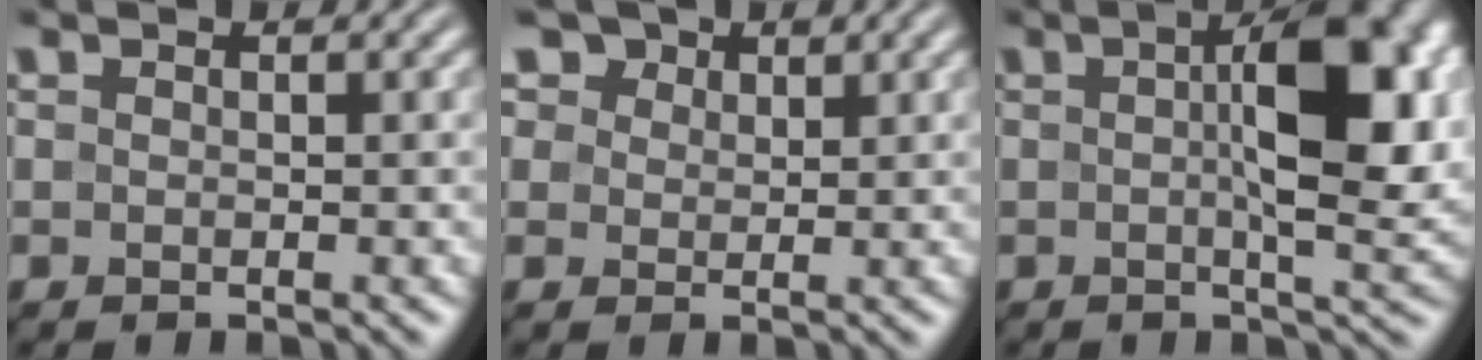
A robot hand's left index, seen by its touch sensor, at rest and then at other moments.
{"total": 5.5, "force": [3.6, 3.6, 2.1], "torque": [-0.060, 0.001, 0.056]}
{"total": 10.4, "force": [1.4, 3.5, 9.7], "torque": [-0.138, 0.005, 0.021]}